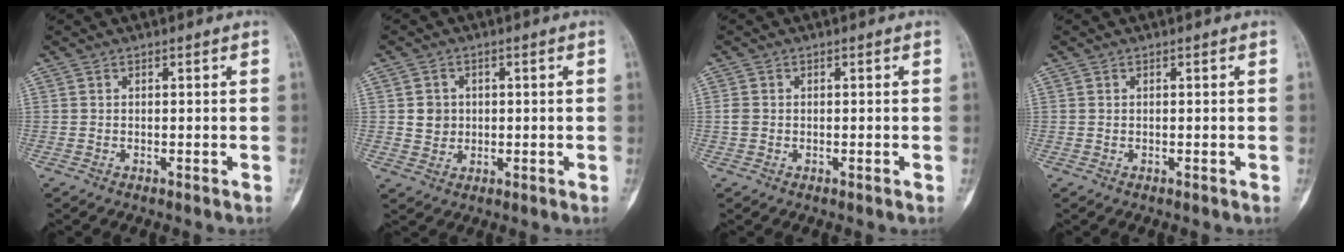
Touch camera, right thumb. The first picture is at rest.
{"total": 3.7, "force": [0.4, 3.5, 1.3], "torque": [-0.001, 0.002, 0.008]}
{"total": 1.3, "force": [-0.2, 1.1, 0.8], "torque": [-0.017, 0.001, -0.005]}
{"total": 0.0}